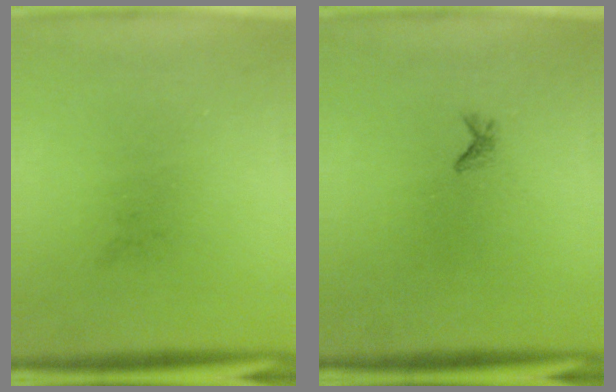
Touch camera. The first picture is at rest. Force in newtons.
{"total": 0.6}